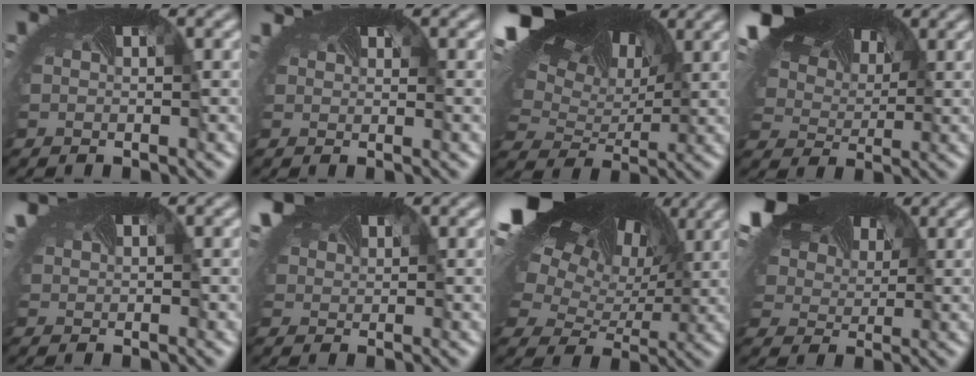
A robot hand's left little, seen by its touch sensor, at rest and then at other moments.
{"total": 1.2, "force": [1.0, -0.2, -0.7], "torque": [-0.008, -0.010, 0.012]}
{"total": 15.0, "force": [8.0, 8.8, 9.2], "torque": [-0.226, 0.042, 0.142]}
{"total": 13.4, "force": [7.3, 7.6, 8.3], "torque": [-0.205, 0.034, 0.133]}
{"total": 2.0, "force": [1.6, 0.7, 1.0], "torque": [-0.045, -0.003, 0.035]}
{"total": 3.6, "force": [2.9, 1.8, 1.1], "torque": [-0.056, -0.004, 0.058]}
{"total": 17.3, "force": [7.2, 11.4, 10.7], "torque": [-0.261, 0.033, 0.130]}
{"total": 13.7, "force": [7.6, 8.2, 7.9], "torque": [-0.206, 0.032, 0.132]}